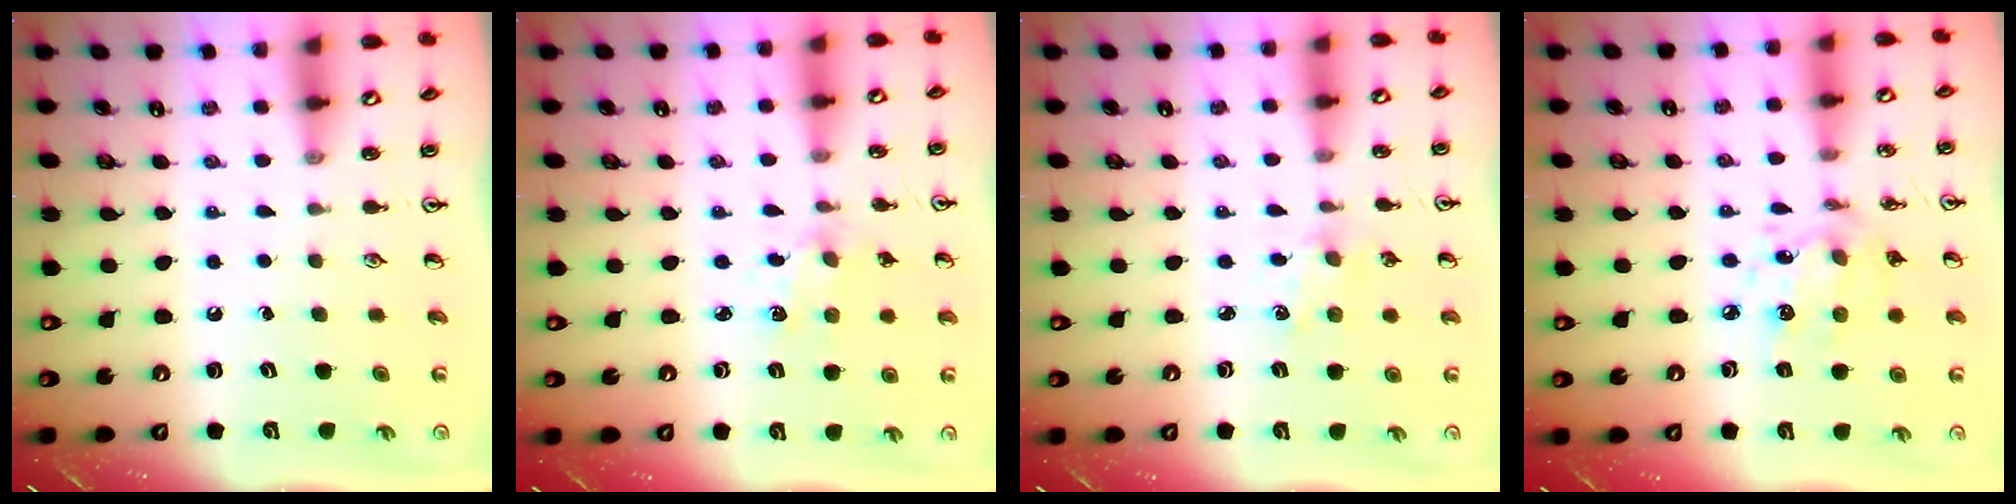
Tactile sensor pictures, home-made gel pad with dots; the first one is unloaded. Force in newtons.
{"total": 2.1, "press": 2.1, "slide": 0.3}
{"total": 1.8, "press": 1.7, "slide": 0.2}
{"total": 9.3, "press": 9.3, "slide": 0.6}